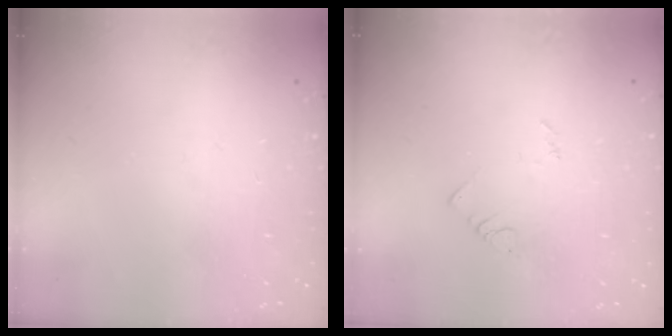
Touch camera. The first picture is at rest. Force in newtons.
{"total": 3.7, "press": 3.7, "slide": 0.3}